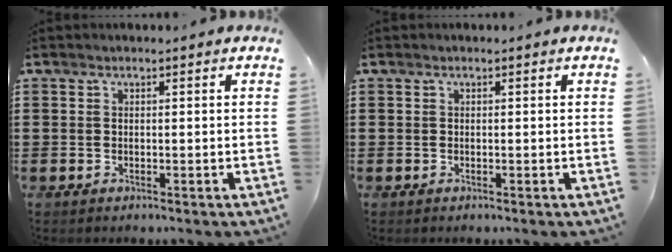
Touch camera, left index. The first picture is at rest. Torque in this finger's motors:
{"motor_torque": [-0.01, -0.01, 0.00, 0.00]}